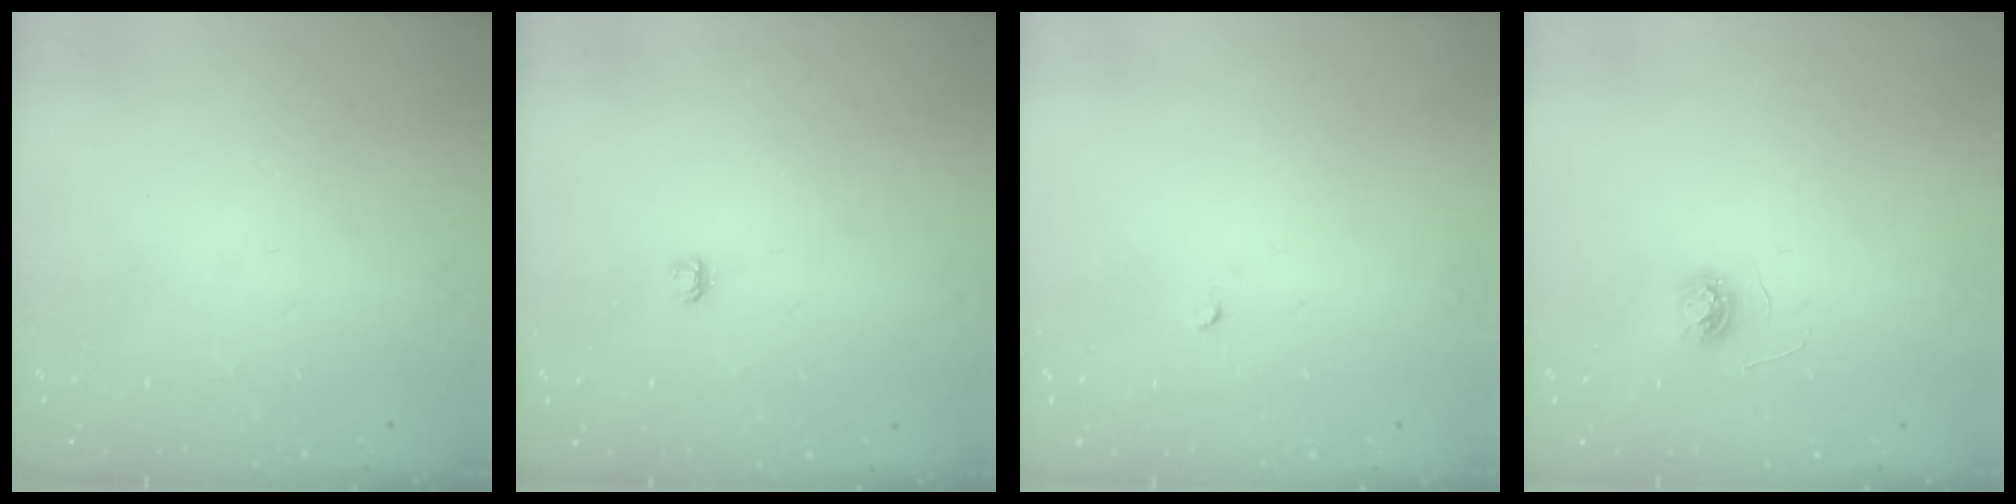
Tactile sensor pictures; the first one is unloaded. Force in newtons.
{"total": 2.8, "press": 2.8, "slide": 0.3}
{"total": 2.0, "press": 2.0, "slide": 0.3}
{"total": 3.7, "press": 3.7, "slide": 0.3}